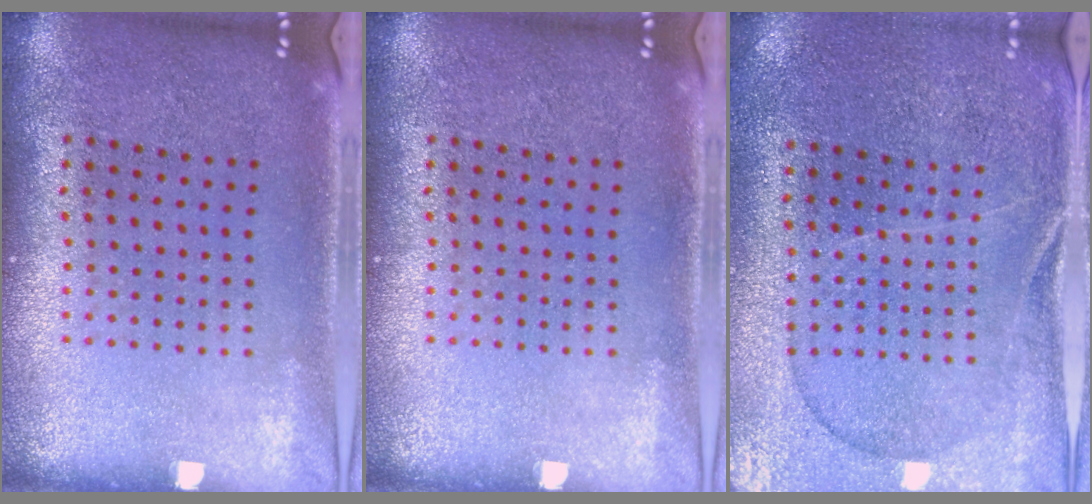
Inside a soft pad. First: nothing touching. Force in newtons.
{"total": 0.0}
{"total": 0.8, "press": 0.6, "slide": 0.5}